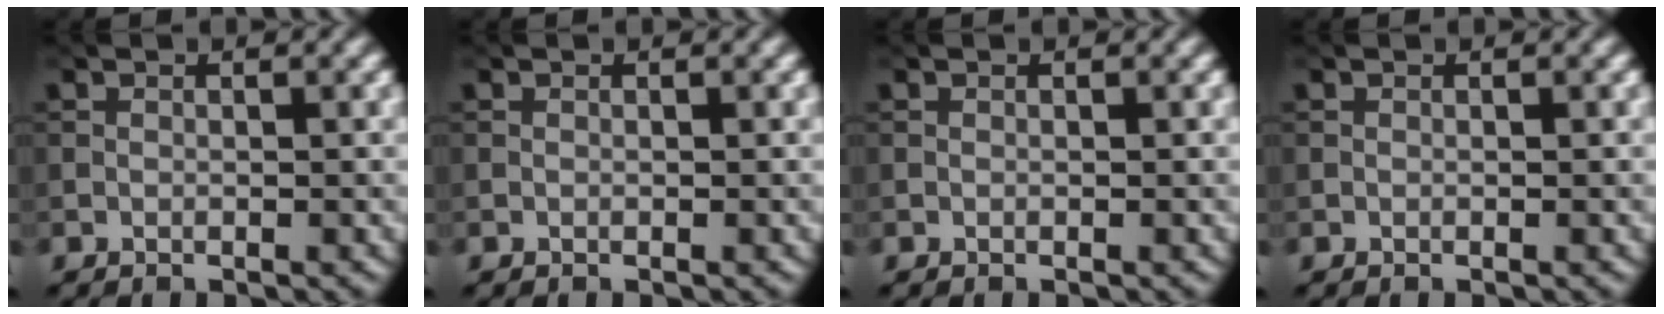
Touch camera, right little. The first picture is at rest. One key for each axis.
{"total": 0.0}
{"total": 0.0}
{"total": 0.0}